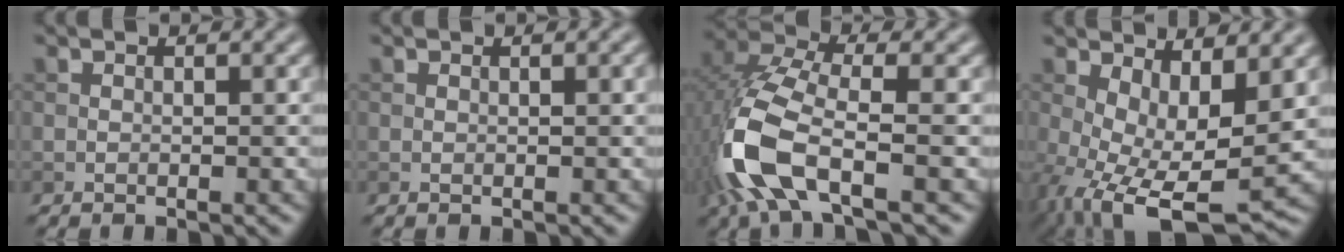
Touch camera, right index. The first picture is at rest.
{"total": 1.1, "force": [0.3, 0.2, 1.0], "torque": [-0.014, 0.003, 0.005]}
{"total": 9.6, "force": [-3.6, 4.2, 7.8], "torque": [-0.187, 0.000, -0.086]}
{"total": 8.6, "force": [-1.0, 4.1, 7.6], "torque": [-0.148, -0.023, -0.005]}